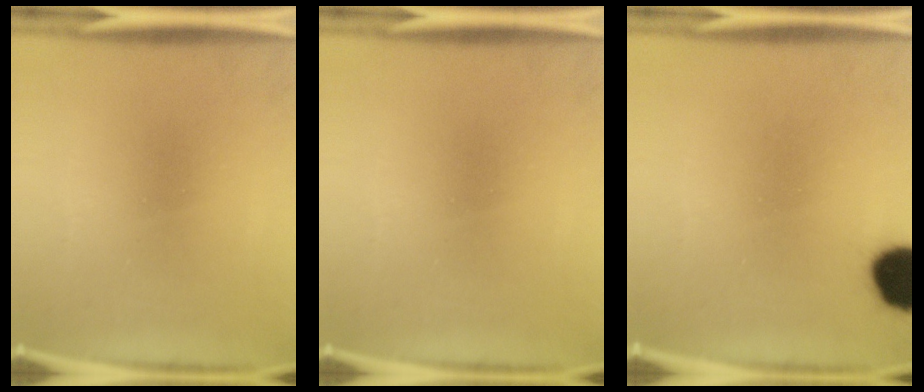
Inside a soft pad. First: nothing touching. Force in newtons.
{"total": 0.0}
{"total": 10.9}